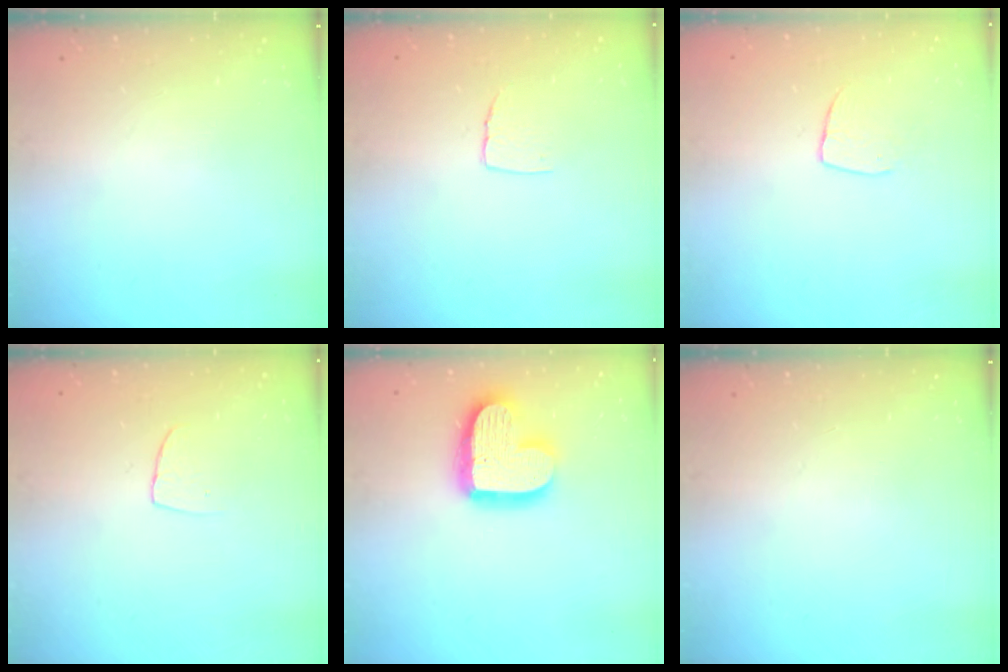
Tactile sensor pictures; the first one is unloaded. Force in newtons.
{"total": 5.1, "press": 5.1, "slide": 0.4}
{"total": 7.0, "press": 6.9, "slide": 0.5}
{"total": 4.9, "press": 4.8, "slide": 0.4}
{"total": 17.0, "press": 17.0, "slide": 1.4}
{"total": 0.0}